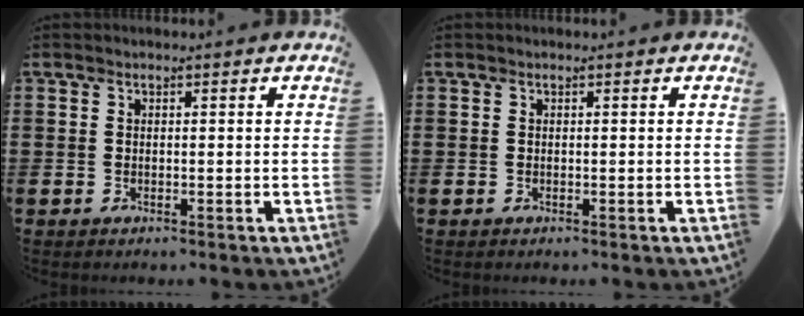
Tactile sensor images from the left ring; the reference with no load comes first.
{"total": 0.0}